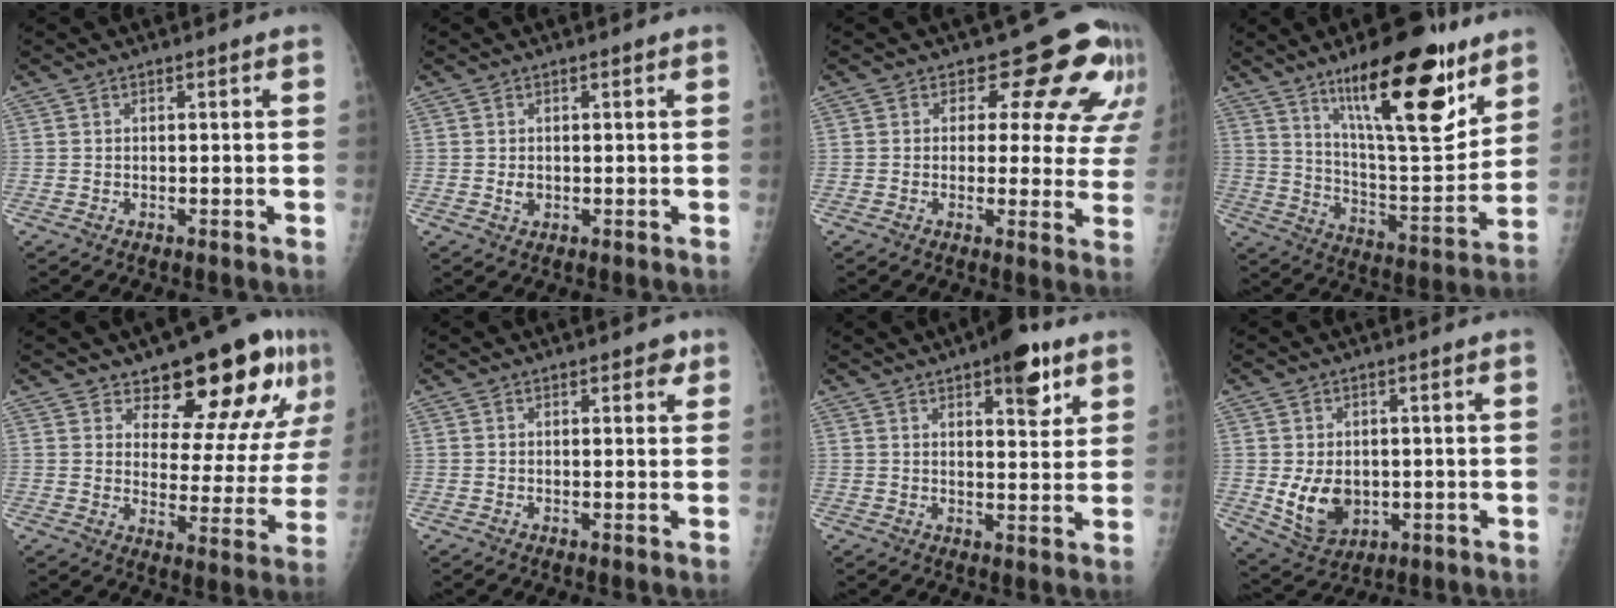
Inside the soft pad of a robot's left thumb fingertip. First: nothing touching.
{"total": 1.5, "force": [0.1, 1.2, 0.9], "torque": [-0.010, -0.001, 0.005]}
{"total": 13.0, "force": [8.2, 7.5, 6.7], "torque": [-0.018, -0.036, 0.070]}
{"total": 23.2, "force": [13.9, 6.9, 17.3], "torque": [-0.231, -0.075, 0.229]}
{"total": 17.6, "force": [11.3, 7.0, 11.6], "torque": [-0.110, -0.074, 0.153]}
{"total": 2.1, "force": [1.3, 1.1, 1.4], "torque": [-0.003, -0.004, 0.012]}
{"total": 8.8, "force": [5.1, 3.3, 6.4], "torque": [-0.068, -0.023, 0.067]}
{"total": 8.4, "force": [-0.6, 6.3, 5.5], "torque": [-0.075, -0.012, 0.010]}